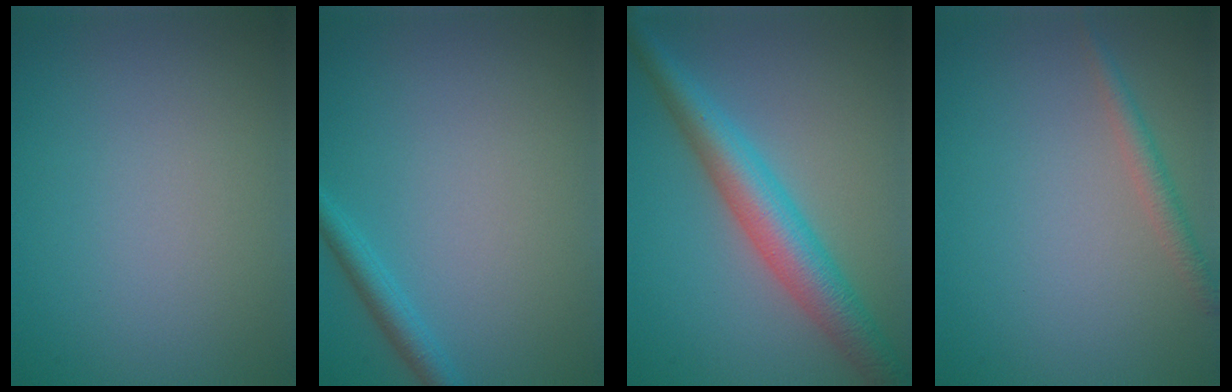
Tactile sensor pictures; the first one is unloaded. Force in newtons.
{"total": 1.9, "press": 1.9, "slide": 0.1}
{"total": 5.9, "press": 5.9, "slide": 0.1}
{"total": 1.6, "press": 1.6, "slide": 0.0}